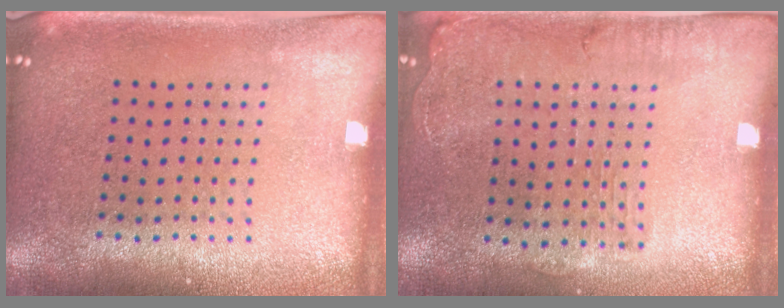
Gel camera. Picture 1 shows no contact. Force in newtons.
{"total": 1.4, "press": 1.3, "slide": 0.5}